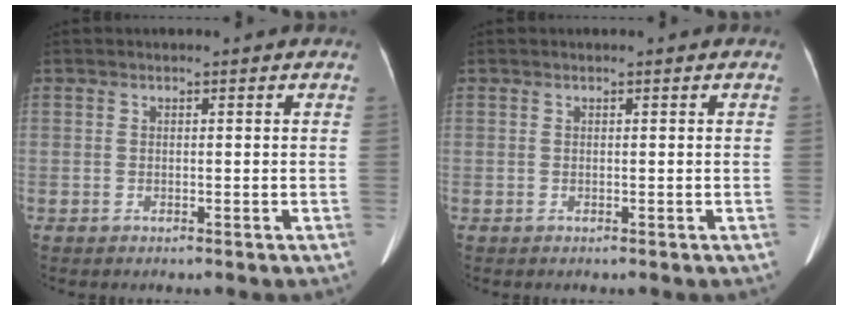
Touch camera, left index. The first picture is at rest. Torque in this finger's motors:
{"motor_torque": [0.02, 0.01, 0.00, 0.00]}